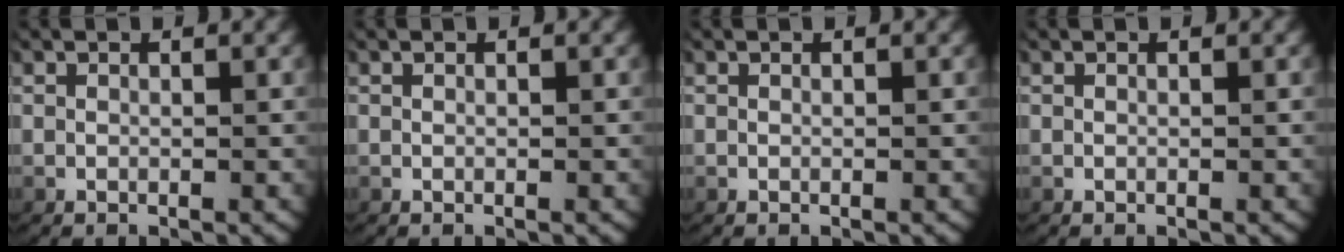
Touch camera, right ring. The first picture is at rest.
{"total": 0.0}
{"total": 0.0}
{"total": 0.0}